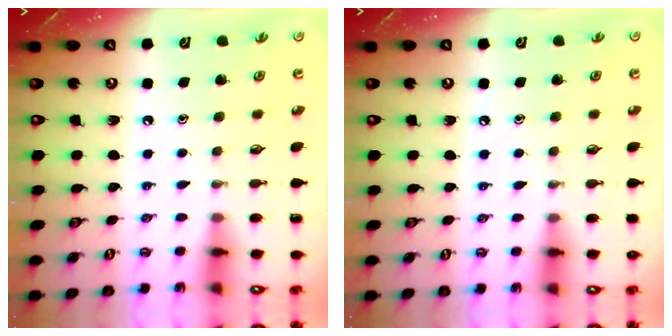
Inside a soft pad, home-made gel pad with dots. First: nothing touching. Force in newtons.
{"total": 3.6, "press": 3.6, "slide": 0.5}